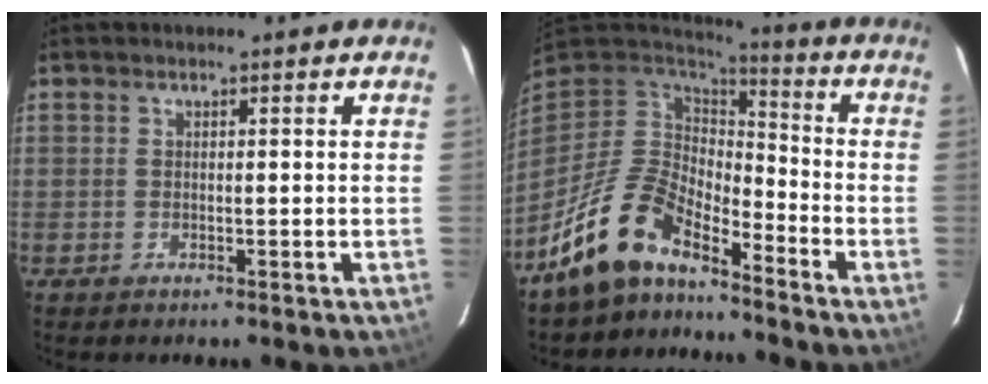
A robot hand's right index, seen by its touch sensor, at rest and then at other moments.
{"total": 12.3, "force": [-9.6, 4.8, 6.0], "torque": [-0.123, 0.007, -0.185]}